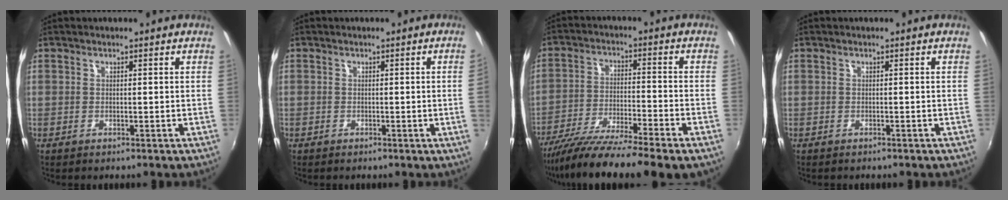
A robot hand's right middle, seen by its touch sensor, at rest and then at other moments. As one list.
[{"total": 1.6, "force": [-0.1, -0.9, 1.3], "torque": [-0.013, -0.014, -0.001]}, {"total": 16.2, "force": [-13.1, -0.2, 9.5], "torque": [-0.183, -0.052, -0.222]}, {"total": 0.6, "force": [-0.5, 0.3, 0.1], "torque": [-0.004, -0.002, -0.009]}]